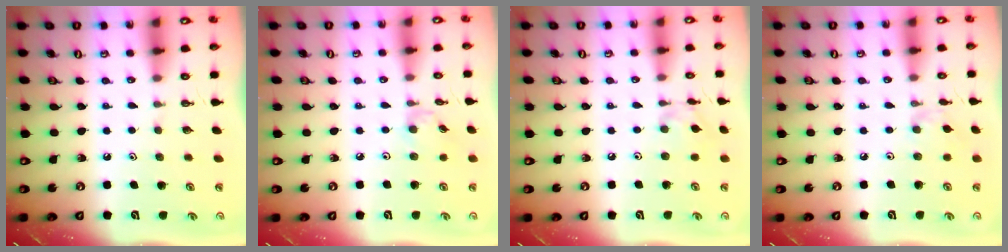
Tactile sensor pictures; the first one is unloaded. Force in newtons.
{"total": 4.0, "press": 3.9, "slide": 0.5}
{"total": 5.2, "press": 5.2, "slide": 0.3}
{"total": 1.3, "press": 1.3, "slide": 0.4}